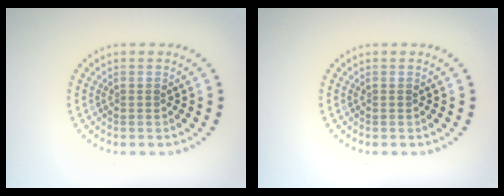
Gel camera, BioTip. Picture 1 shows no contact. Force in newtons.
{"total": 0.0}